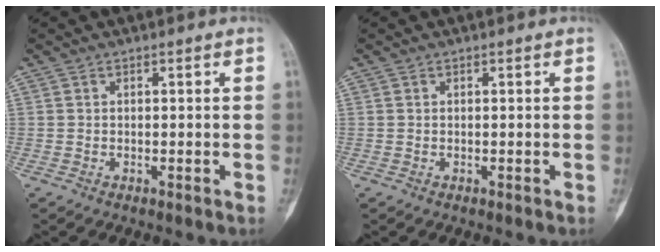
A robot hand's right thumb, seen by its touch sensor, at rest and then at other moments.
{"total": 0.0}